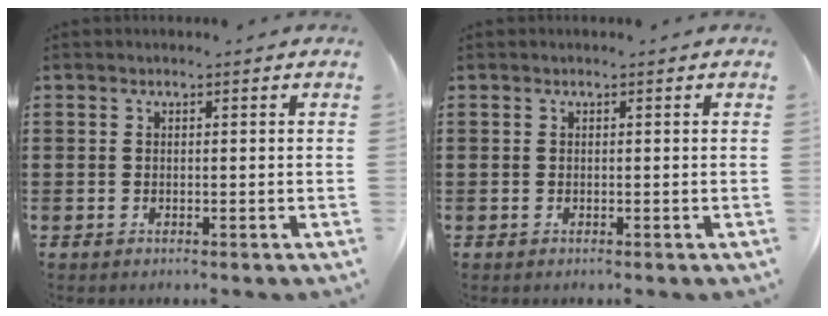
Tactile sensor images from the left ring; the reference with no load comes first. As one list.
[{"total": 0.0}]